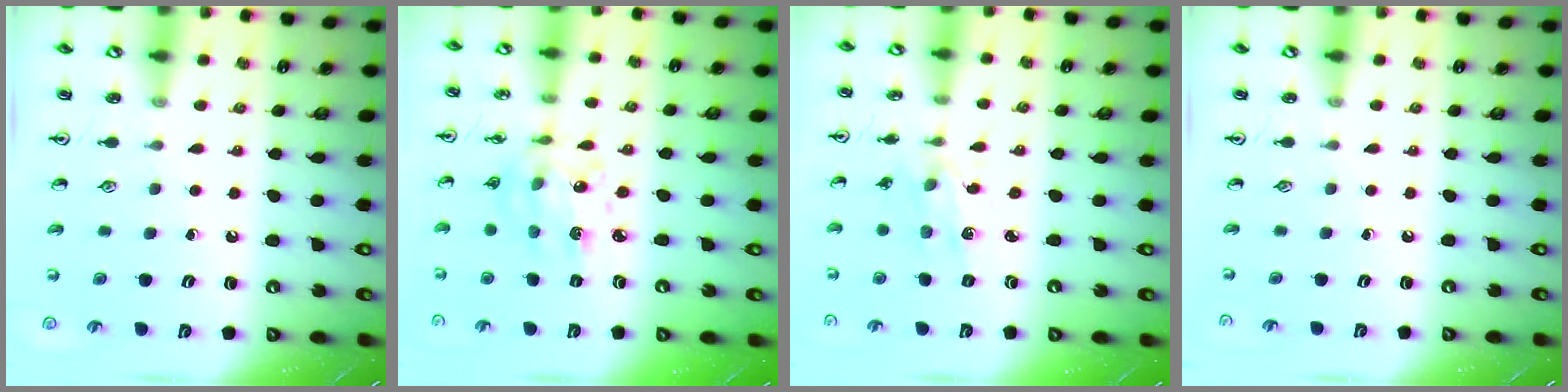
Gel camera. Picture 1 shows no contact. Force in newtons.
{"total": 10.3, "press": 9.9, "slide": 3.0}
{"total": 2.3, "press": 2.3, "slide": 0.6}
{"total": 0.0}